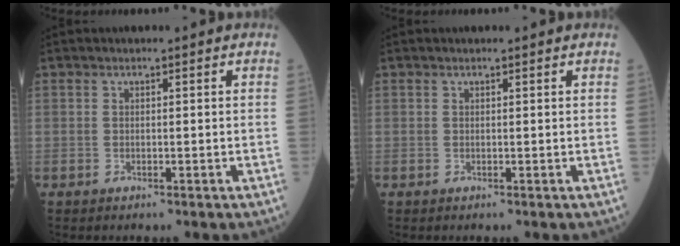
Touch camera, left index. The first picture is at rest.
{"total": 0.5, "force": [0.5, 0.1, 0.1], "torque": [-0.003, 0.007, 0.006]}